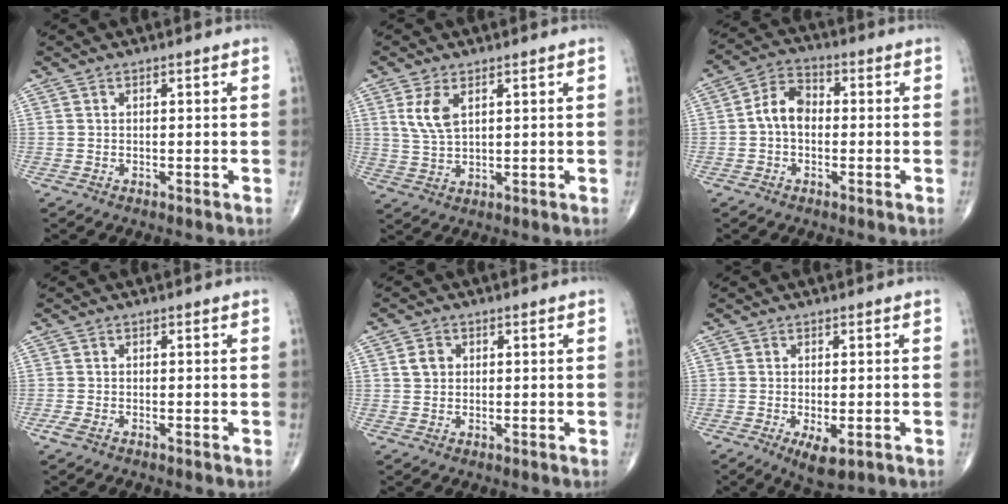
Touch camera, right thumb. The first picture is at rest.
{"total": 5.3, "force": [2.2, 2.6, 4.1], "torque": [-0.083, -0.006, 0.052]}
{"total": 6.8, "force": [-0.5, 4.7, 4.8], "torque": [-0.074, 0.024, -0.021]}
{"total": 1.5, "force": [-0.7, 0.5, 1.2], "torque": [-0.032, -0.004, -0.019]}
{"total": 2.8, "force": [0.6, 2.4, 1.4], "torque": [-0.015, 0.003, 0.011]}
{"total": 4.8, "force": [-1.8, 1.9, 4.1], "torque": [-0.066, -0.011, -0.024]}